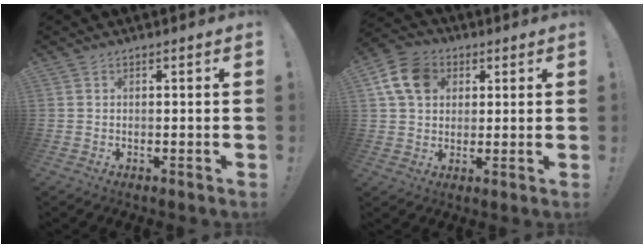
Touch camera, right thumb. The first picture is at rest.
{"total": 11.3, "force": [3.6, 8.1, 6.9], "torque": [-0.121, 0.006, 0.074]}